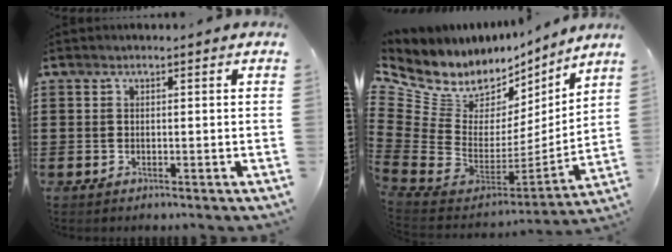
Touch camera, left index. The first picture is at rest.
{"total": 7.4, "force": [4.9, 5.1, 2.4], "torque": [-0.100, -0.060, 0.084]}